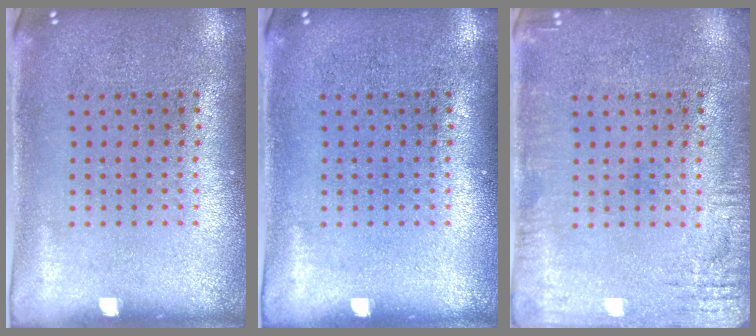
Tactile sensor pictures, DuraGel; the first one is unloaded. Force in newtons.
{"total": 0.0}
{"total": 2.5, "press": 2.5, "slide": 0.2}